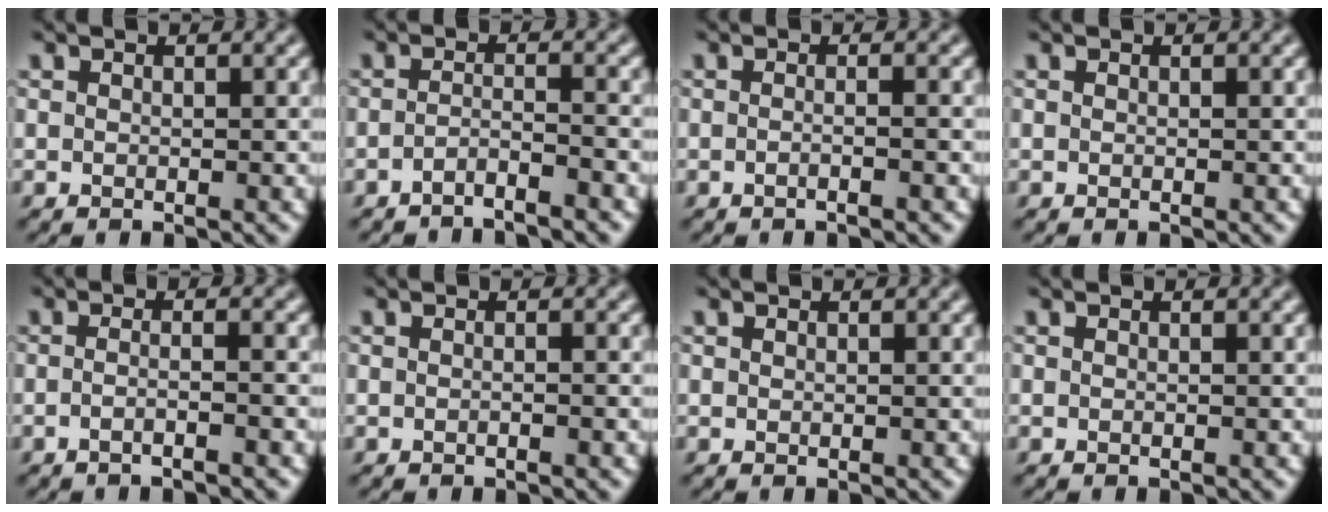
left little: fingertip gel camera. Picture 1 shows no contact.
{"total": 1.9, "force": [-1.7, -0.1, 0.8], "torque": [-0.015, 0.003, -0.037]}
{"total": 1.4, "force": [-0.6, 0.1, 1.2], "torque": [-0.010, -0.005, -0.015]}
{"total": 0.0}
{"total": 2.3, "force": [-1.0, 0.6, 2.0], "torque": [-0.012, -0.001, -0.032]}
{"total": 0.8, "force": [-0.4, 0.0, 0.7], "torque": [-0.011, 0.002, -0.007]}
{"total": 0.0}
{"total": 0.0}